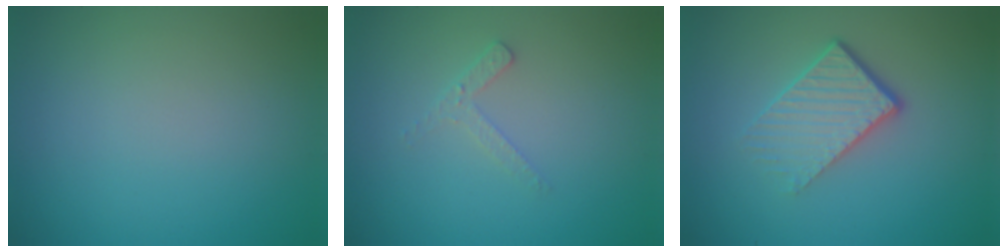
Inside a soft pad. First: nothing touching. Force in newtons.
{"total": 1.6, "press": 1.5, "slide": 0.4}
{"total": 4.7, "press": 2.9, "slide": 3.7}